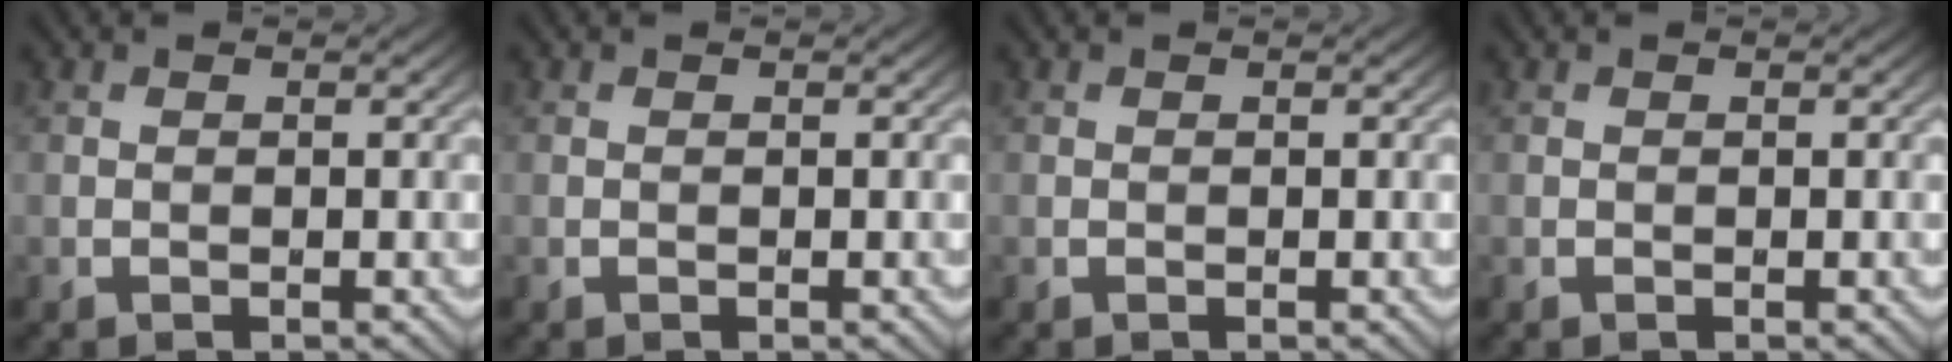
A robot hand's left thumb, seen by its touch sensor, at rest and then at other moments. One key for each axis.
{"total": 0.0}
{"total": 0.0}
{"total": 0.0}